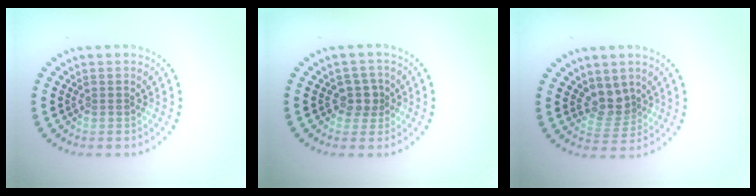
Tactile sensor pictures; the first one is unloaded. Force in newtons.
{"total": 2.0, "press": 1.7, "slide": 1.1}
{"total": 2.4, "press": 1.8, "slide": 1.6}